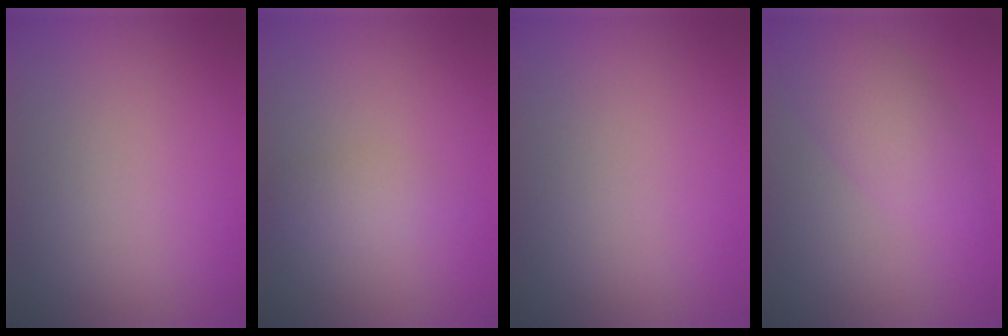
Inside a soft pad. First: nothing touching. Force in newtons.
{"total": 1.8, "press": 1.8, "slide": 0.1}
{"total": 0.0}
{"total": 3.9, "press": 3.9, "slide": 0.0}